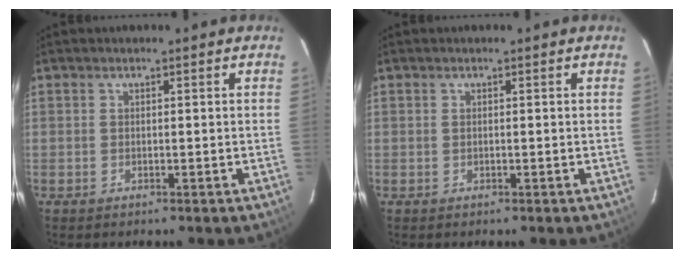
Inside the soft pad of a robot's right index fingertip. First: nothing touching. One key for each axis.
{"total": 0.0}